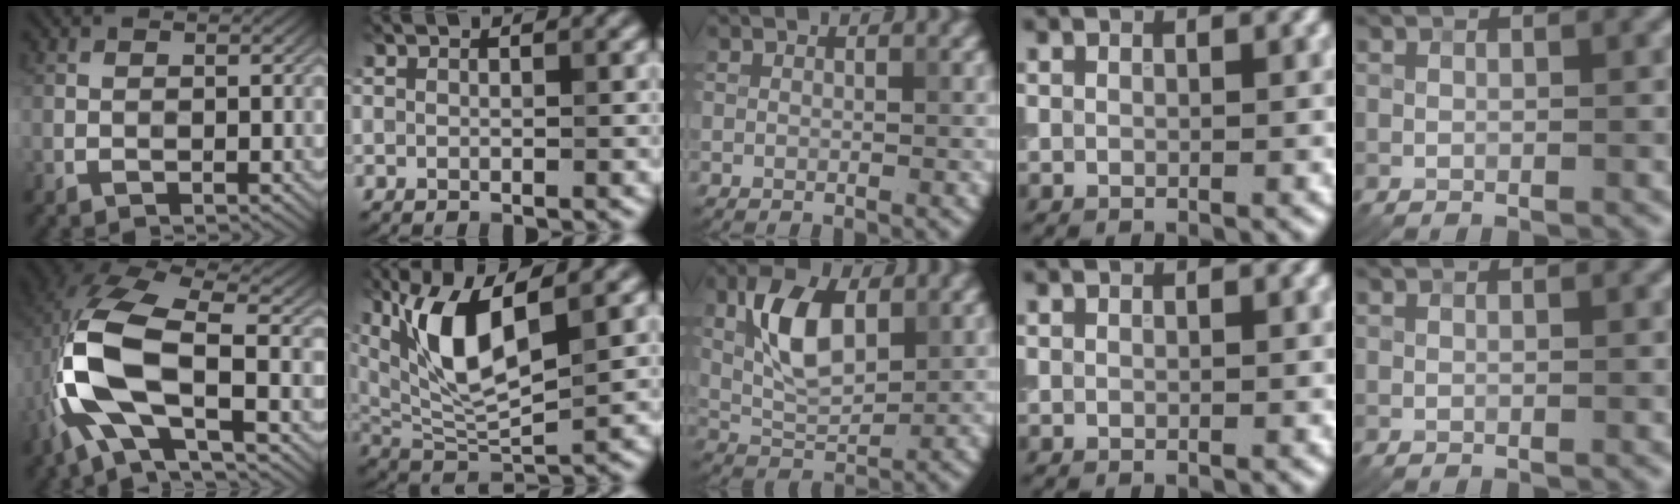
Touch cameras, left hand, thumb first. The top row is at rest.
{"thumb": {"total": 13.2, "force": [-3.4, 5.4, 11.5], "torque": [-0.264, -0.003, -0.076]}, "index": {"total": 8.8, "force": [3.0, 3.0, 7.7], "torque": [-0.158, -0.008, 0.056]}, "middle": {"total": 6.3, "force": [1.8, 3.1, 5.1], "torque": [-0.106, 0.006, 0.035]}}